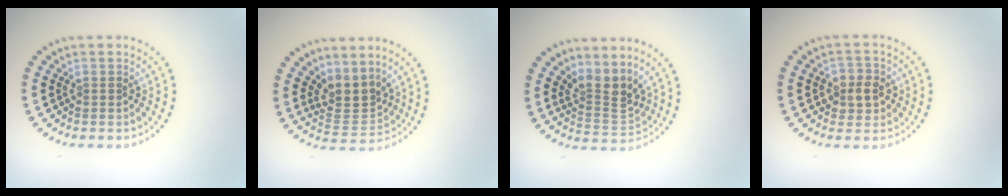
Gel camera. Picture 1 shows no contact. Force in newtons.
{"total": 3.3, "press": 2.4, "slide": 2.2}
{"total": 3.3, "press": 2.3, "slide": 2.3}
{"total": 2.7, "press": 2.5, "slide": 0.9}